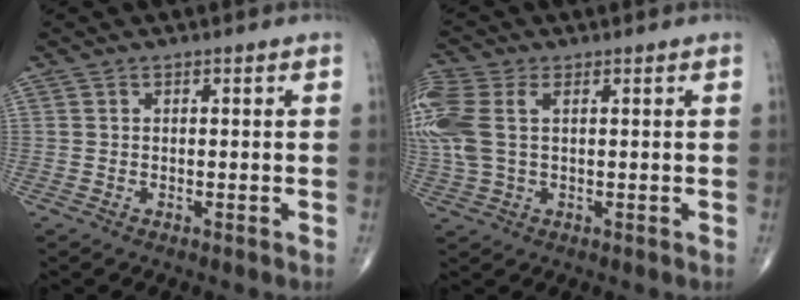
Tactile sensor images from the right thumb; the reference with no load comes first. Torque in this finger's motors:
{"motor_torque": [-0.08, 0.03, 1.15, 0.57, 0.16]}